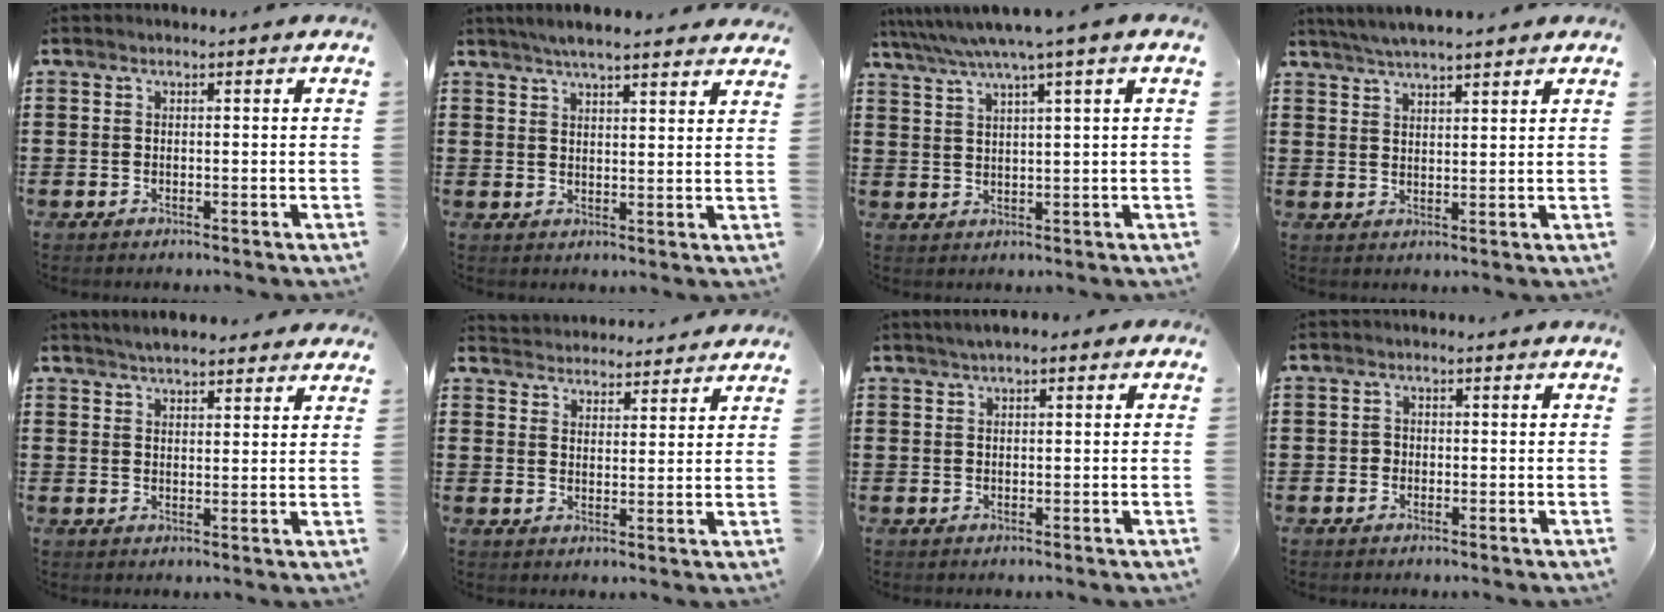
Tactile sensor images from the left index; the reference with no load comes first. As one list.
[{"total": 4.2, "force": [3.9, 0.2, 1.6], "torque": [-0.041, -0.006, 0.071]}, {"total": 4.8, "force": [3.2, -0.6, 3.6], "torque": [-0.080, -0.014, 0.051]}, {"total": 3.9, "force": [3.6, -0.2, 1.4], "torque": [-0.037, -0.006, 0.065]}, {"total": 3.5, "force": [3.3, 0.3, 0.8], "torque": [-0.024, -0.002, 0.062]}, {"total": 3.6, "force": [3.6, 0.2, -0.5], "torque": [-0.006, -0.017, 0.066]}, {"total": 1.4, "force": [0.9, 0.5, 1.0], "torque": [-0.021, 0.006, 0.015]}, {"total": 1.1, "force": [-0.3, 1.0, 0.3], "torque": [-0.010, 0.004, -0.007]}]